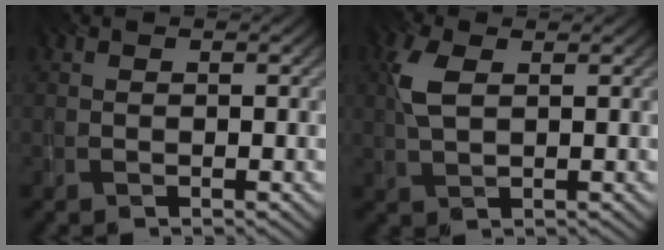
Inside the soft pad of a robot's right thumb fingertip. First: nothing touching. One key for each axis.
{"total": 4.6, "fx": 1.4, "fy": 2.3, "fz": 3.8, "tx": -0.100, "ty": 0.008, "tz": 0.024}